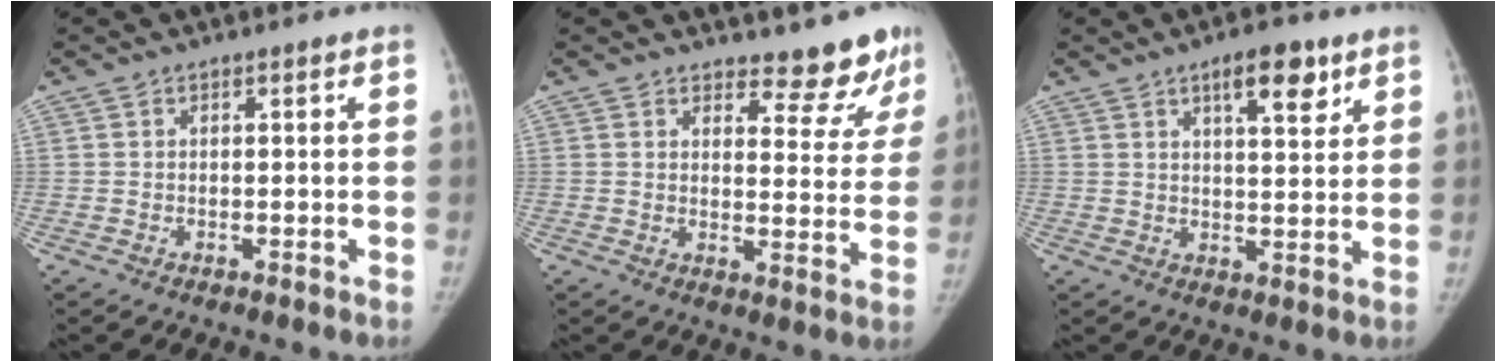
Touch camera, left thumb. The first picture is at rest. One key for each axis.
{"total": 9.1, "fx": 8.2, "fy": 3.1, "fz": 2.3, "tx": 0.010, "ty": -0.070, "tz": 0.091}
{"total": 7.8, "fx": 4.5, "fy": 2.8, "fz": 5.8, "tx": -0.067, "ty": -0.023, "tz": 0.065}